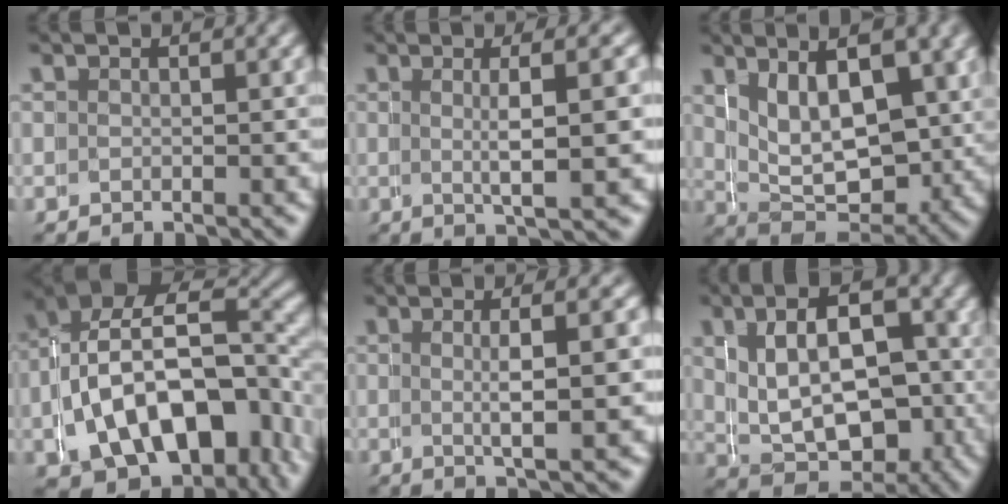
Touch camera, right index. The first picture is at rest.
{"total": 4.0, "force": [0.6, -1.2, 3.8], "torque": [-0.044, 0.001, 0.016]}
{"total": 7.8, "force": [0.9, 4.9, 6.1], "torque": [-0.095, -0.024, 0.021]}
{"total": 11.9, "force": [-2.0, 7.4, 9.1], "torque": [-0.169, -0.037, -0.012]}
{"total": 3.5, "force": [0.5, -1.2, 3.3], "torque": [-0.040, 0.001, 0.015]}
{"total": 9.8, "force": [-0.4, 7.0, 6.8], "torque": [-0.102, -0.022, -0.004]}